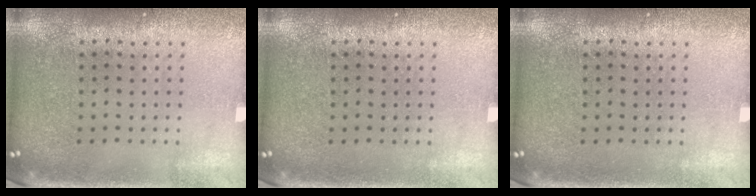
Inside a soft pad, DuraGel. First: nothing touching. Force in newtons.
{"total": 0.0}
{"total": 0.0}